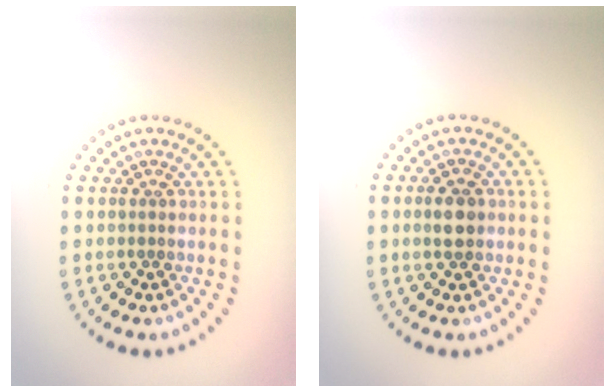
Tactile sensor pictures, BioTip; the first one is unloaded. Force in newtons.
{"total": 2.7, "press": 2.7, "slide": 0.1}